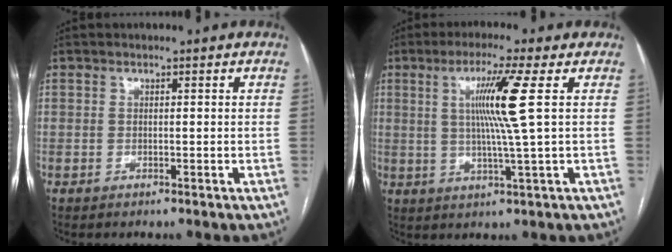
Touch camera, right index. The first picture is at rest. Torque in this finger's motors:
{"motor_torque": [0.78, 0.61, 0.44, 0.13]}